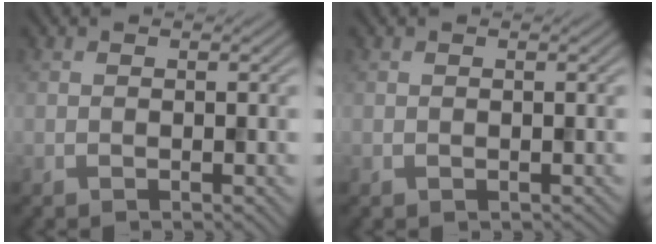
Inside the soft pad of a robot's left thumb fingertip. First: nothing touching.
{"total": 0.0}